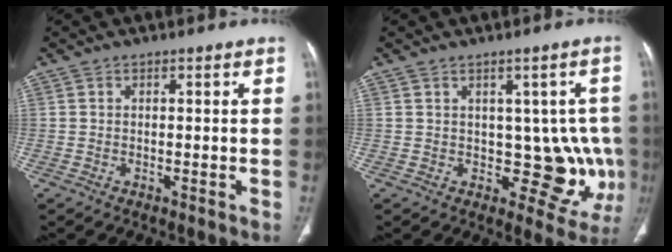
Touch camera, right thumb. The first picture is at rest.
{"total": 9.0, "force": [-0.1, 6.0, 6.8], "torque": [-0.024, -0.002, 0.011]}